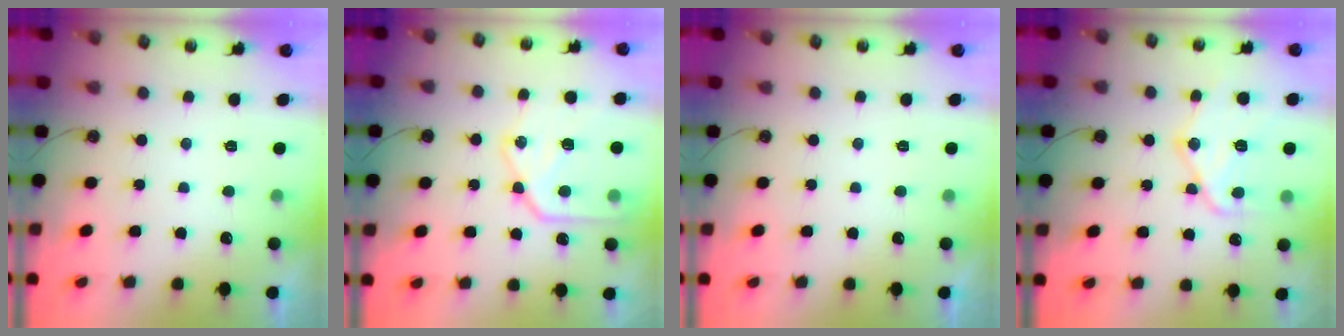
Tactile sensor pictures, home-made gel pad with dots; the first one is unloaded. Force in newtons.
{"total": 16.5, "press": 16.4, "slide": 1.6}
{"total": 0.0}
{"total": 15.9, "press": 15.9, "slide": 1.5}